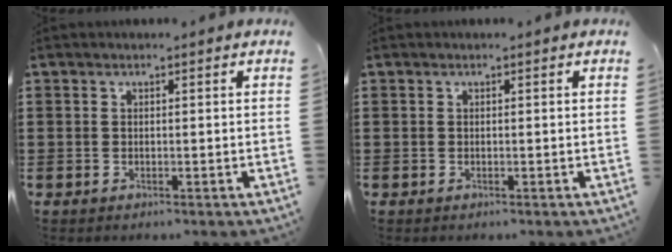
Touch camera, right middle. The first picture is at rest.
{"total": 0.0}